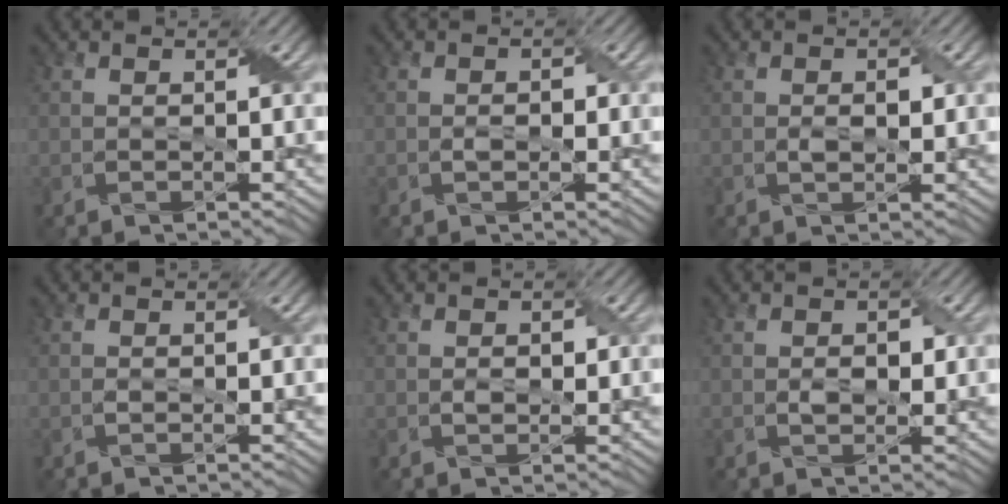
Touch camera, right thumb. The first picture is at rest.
{"total": 1.1, "force": [-0.3, 0.7, 0.9], "torque": [-0.015, 0.002, -0.006]}
{"total": 1.7, "force": [0.0, 0.9, 1.4], "torque": [-0.027, -0.001, 0.001]}
{"total": 0.7, "force": [-0.2, 0.4, 0.5], "torque": [-0.011, 0.001, -0.003]}
{"total": 1.3, "force": [-0.1, 0.8, 0.9], "torque": [-0.016, -0.002, -0.001]}
{"total": 1.9, "force": [-0.1, 1.2, 1.4], "torque": [-0.027, -0.003, 0.000]}